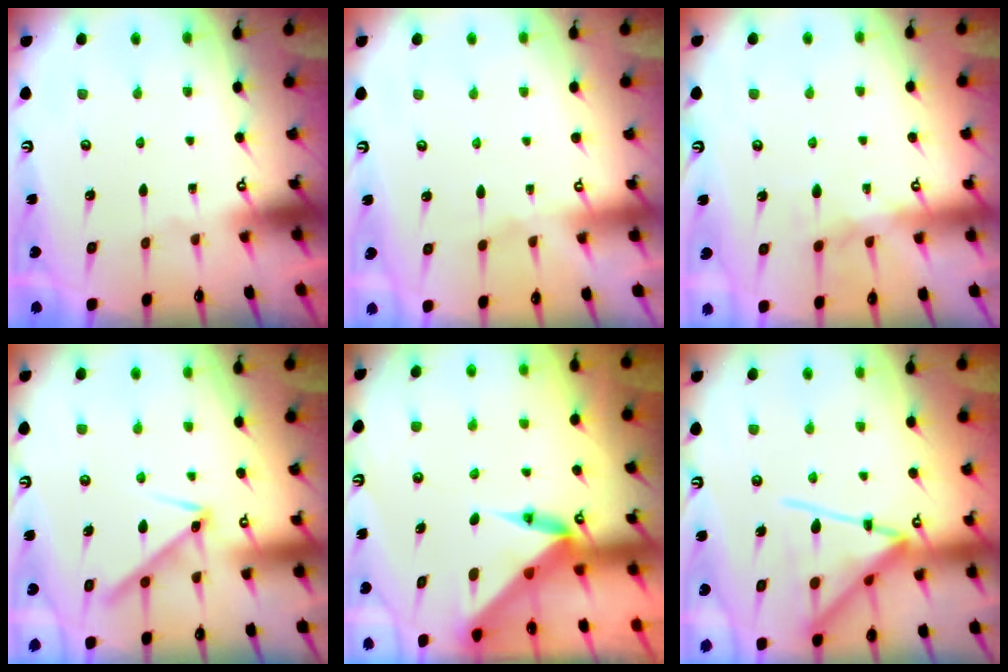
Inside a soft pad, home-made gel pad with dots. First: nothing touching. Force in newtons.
{"total": 2.4, "press": 2.4, "slide": 0.5}
{"total": 8.4, "press": 8.3, "slide": 0.8}
{"total": 9.7, "press": 9.7, "slide": 0.1}
{"total": 4.0, "press": 4.0, "slide": 0.1}
{"total": 16.4, "press": 16.3, "slide": 1.4}